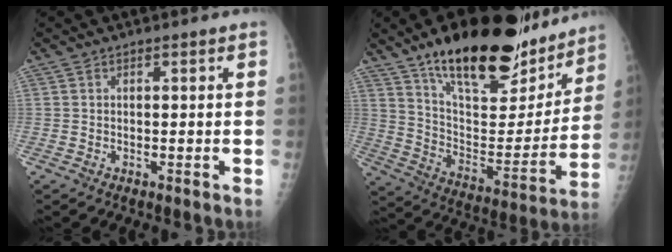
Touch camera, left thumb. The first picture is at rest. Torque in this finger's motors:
{"motor_torque": [0.65, 0.57, 1.38, -1.39, 0.15]}